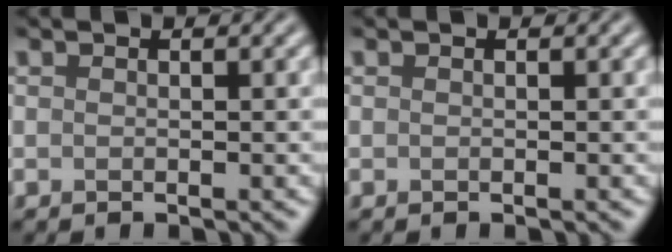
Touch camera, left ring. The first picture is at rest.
{"total": 0.0}